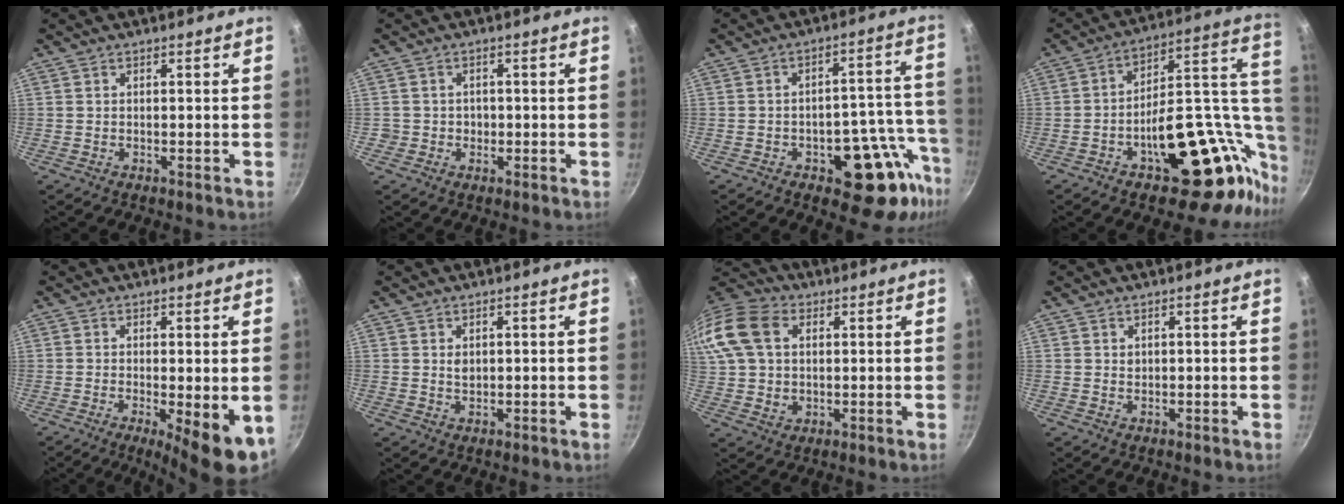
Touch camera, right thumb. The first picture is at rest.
{"total": 2.2, "force": [-0.4, 2.2, 0.5], "torque": [0.006, 0.007, -0.005]}
{"total": 15.1, "force": [-6.6, 8.1, 10.9], "torque": [-0.071, 0.051, -0.085]}
{"total": 28.4, "force": [-6.2, 15.6, 22.9], "torque": [-0.238, 0.044, -0.073]}
{"total": 8.7, "force": [-2.0, 2.2, 8.2], "torque": [-0.104, -0.012, -0.019]}
{"total": 1.6, "force": [0.4, 1.1, 1.0], "torque": [-0.015, -0.002, 0.009]}
{"total": 19.4, "force": [5.1, 14.4, 12.1], "torque": [-0.273, 0.018, 0.085]}
{"total": 0.7, "force": [0.3, 0.6, 0.2], "torque": [-0.001, -0.001, 0.007]}